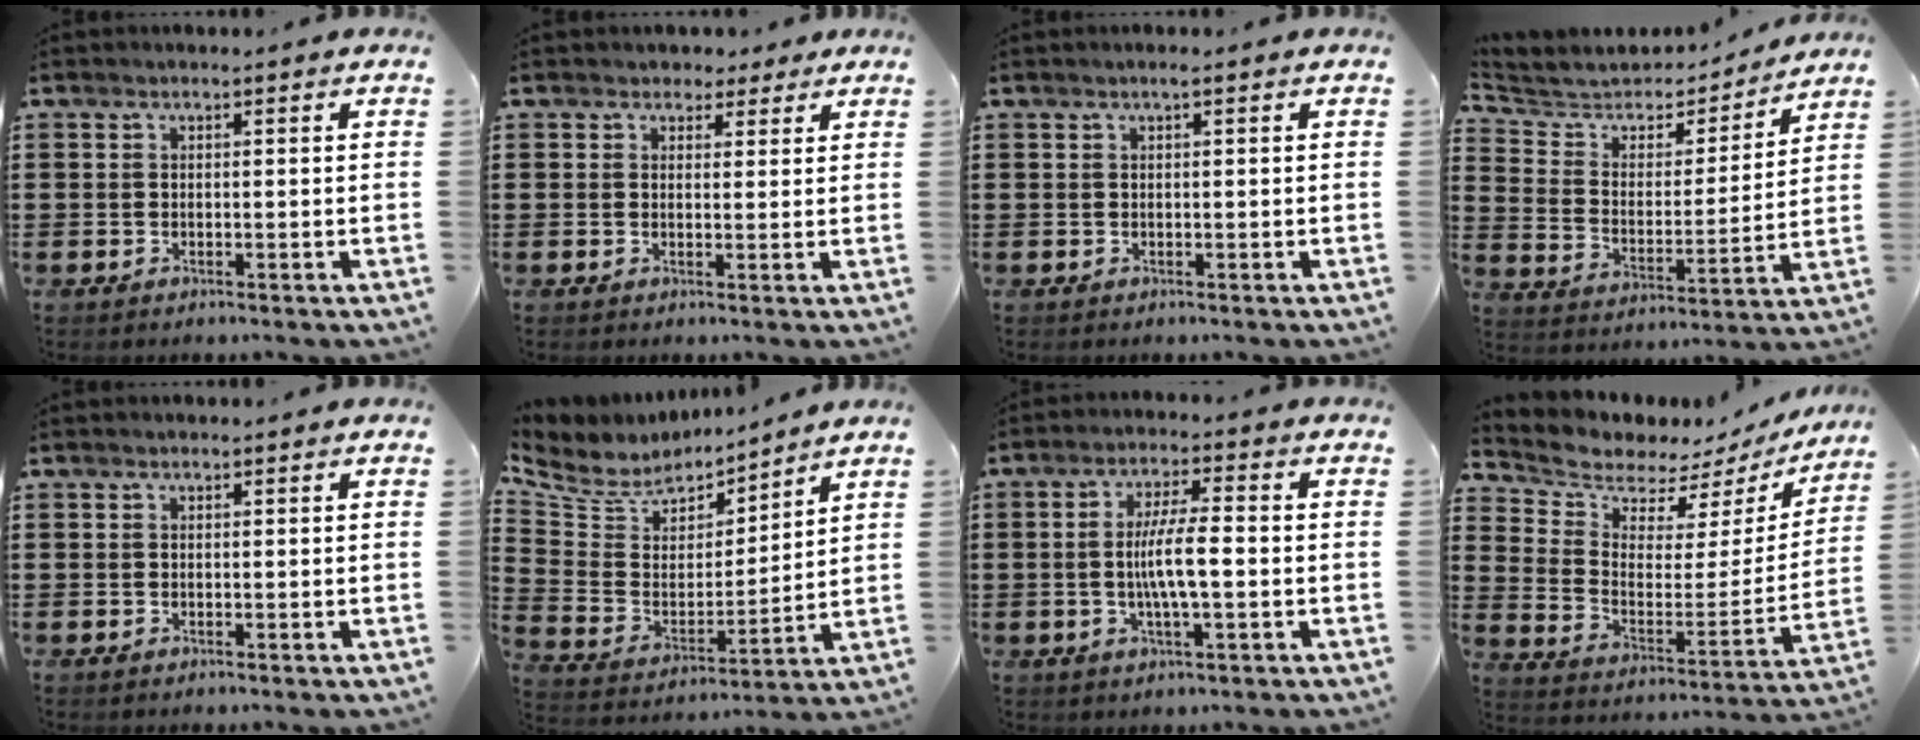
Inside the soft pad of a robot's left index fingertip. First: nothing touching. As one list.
[{"total": 2.2, "force": [1.7, 1.5, 0.2], "torque": [-0.004, 0.005, 0.029]}, {"total": 0.6, "force": [0.1, 0.0, 0.6], "torque": [-0.009, -0.002, 0.001]}, {"total": 4.9, "force": [4.4, 2.0, 0.4], "torque": [-0.044, -0.037, 0.070]}, {"total": 0.0}, {"total": 6.9, "force": [5.9, 3.5, 1.0], "torque": [-0.064, -0.042, 0.104]}, {"total": 6.8, "force": [-0.8, 1.2, 6.7], "torque": [-0.130, -0.002, -0.021]}, {"total": 5.5, "force": [5.2, 1.8, 0.1], "torque": [-0.044, -0.047, 0.085]}]